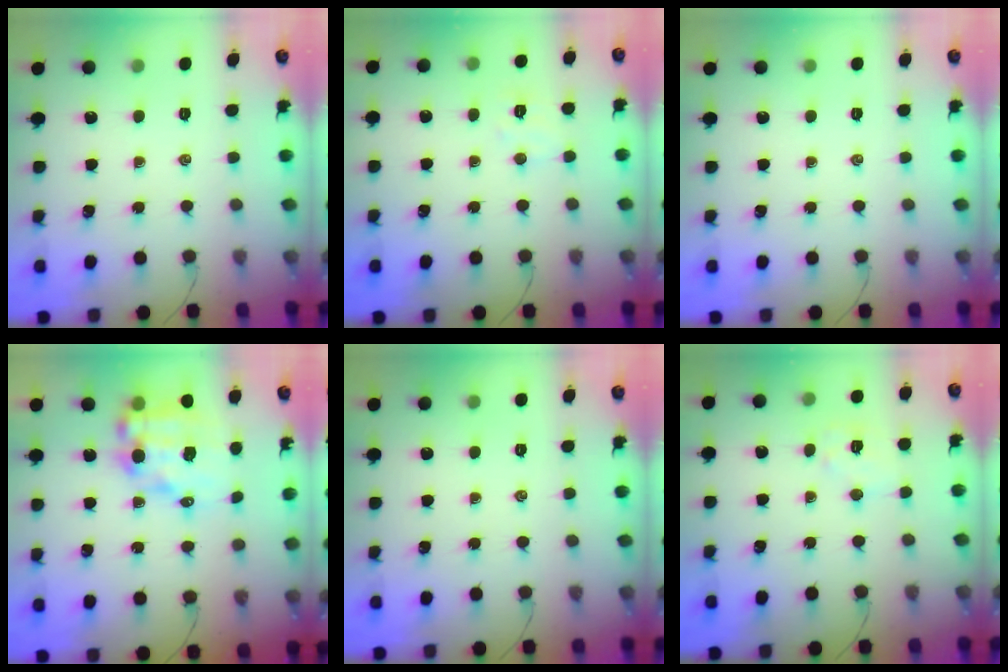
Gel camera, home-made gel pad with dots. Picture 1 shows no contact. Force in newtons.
{"total": 4.3, "press": 4.2, "slide": 0.9}
{"total": 0.0}
{"total": 11.0, "press": 10.7, "slide": 2.7}
{"total": 0.0}
{"total": 6.9, "press": 6.8, "slide": 1.1}